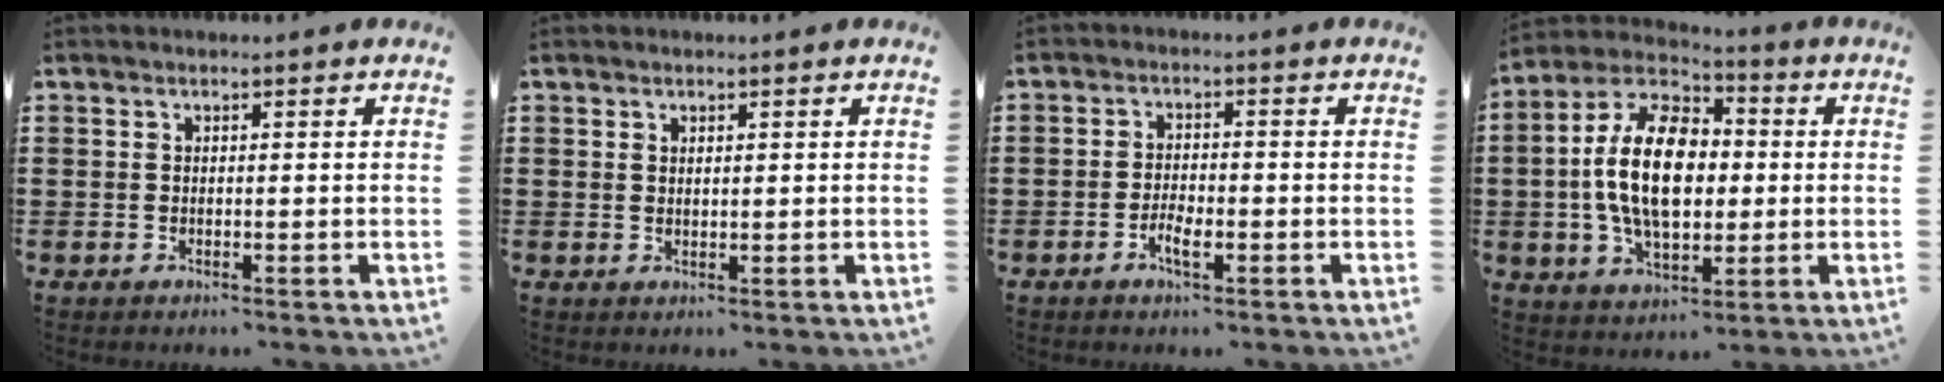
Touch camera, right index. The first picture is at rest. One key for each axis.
{"total": 0.8, "fx": 0.6, "fy": 0.4, "fz": 0.3, "tx": -0.007, "ty": 0.003, "tz": 0.011}
{"total": 3.1, "fx": -1.5, "fy": 1.1, "fz": 2.5, "tx": -0.041, "ty": 0.005, "tz": -0.027}
{"total": 14.5, "fx": 0.1, "fy": 8.4, "fz": 11.8, "tx": -0.256, "ty": 0.006, "tz": -0.003}